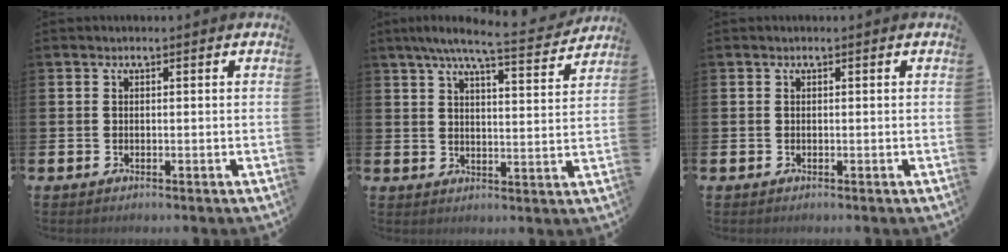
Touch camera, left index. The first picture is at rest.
{"total": 7.9, "force": [7.0, 0.4, 3.6], "torque": [-0.075, -0.034, 0.120]}
{"total": 0.0}